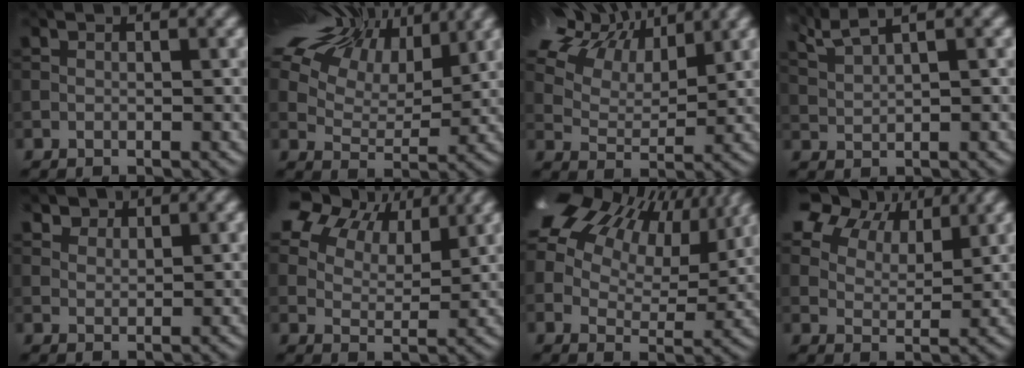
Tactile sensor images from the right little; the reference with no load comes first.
{"total": 16.0, "force": [9.7, 8.5, 9.5], "torque": [-0.209, 0.056, 0.170]}
{"total": 11.5, "force": [7.8, 5.8, 6.2], "torque": [-0.157, 0.029, 0.150]}
{"total": 2.6, "force": [2.2, -0.3, 1.4], "torque": [-0.057, 0.004, 0.072]}
{"total": 1.3, "force": [1.2, -0.1, -0.6], "torque": [-0.012, -0.019, 0.063]}
{"total": 8.6, "force": [6.4, 4.2, 3.9], "torque": [-0.114, 0.008, 0.124]}
{"total": 16.7, "force": [9.2, 9.7, 10.1], "torque": [-0.230, 0.054, 0.176]}
{"total": 7.5, "force": [5.8, 3.3, 3.3], "torque": [-0.103, 0.007, 0.115]}